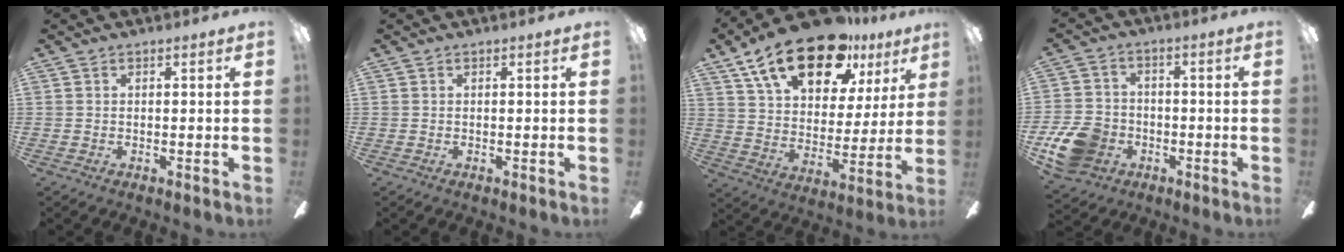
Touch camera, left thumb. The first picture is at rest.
{"total": 0.0}
{"total": 21.4, "force": [14.0, 10.4, 12.5], "torque": [-0.214, -0.070, 0.246]}
{"total": 12.2, "force": [-4.8, 9.5, 6.0], "torque": [-0.132, 0.034, -0.086]}